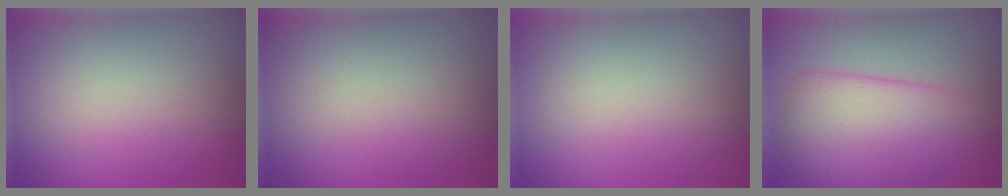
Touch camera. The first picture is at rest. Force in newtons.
{"total": 0.0}
{"total": 0.0}
{"total": 6.6, "press": 6.6, "slide": 0.2}